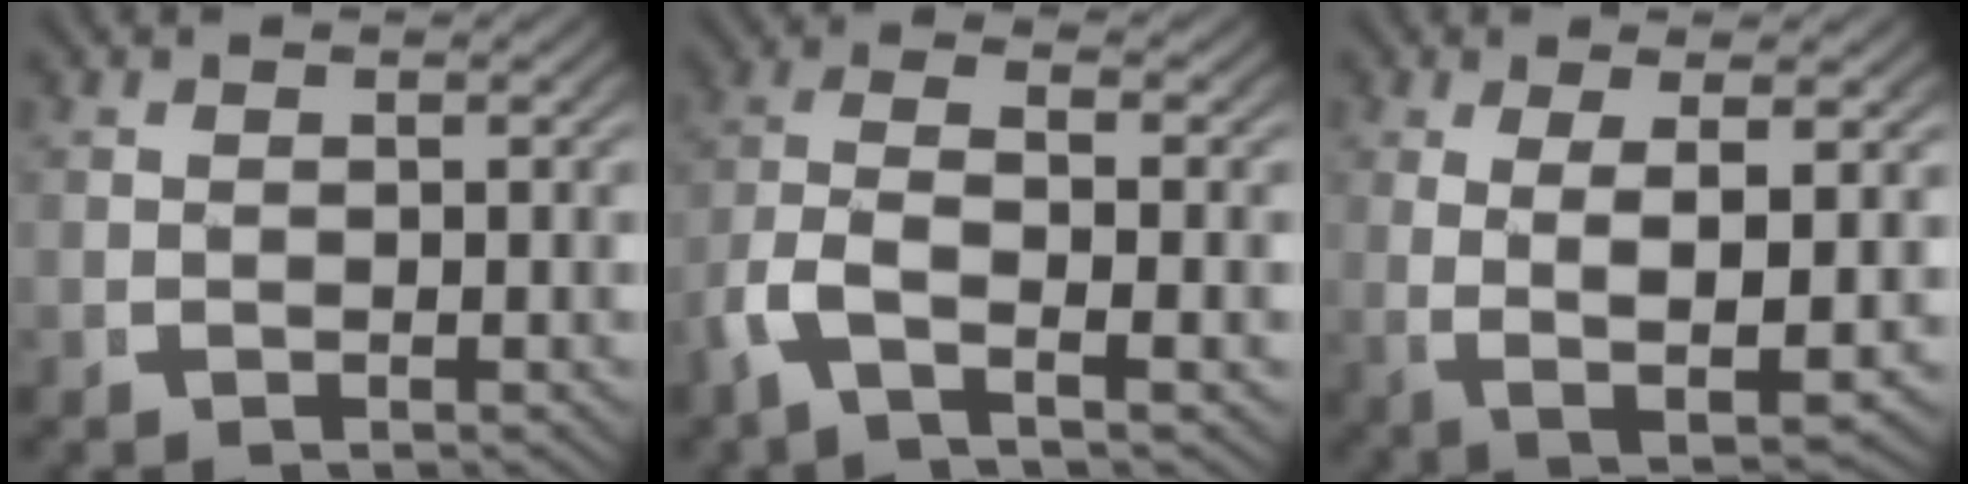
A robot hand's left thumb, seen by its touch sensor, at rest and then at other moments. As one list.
[{"total": 6.5, "force": [-1.5, 3.6, 5.2], "torque": [-0.143, -0.023, -0.023]}, {"total": 7.0, "force": [-0.3, 2.8, 6.4], "torque": [-0.139, -0.031, 0.018]}]